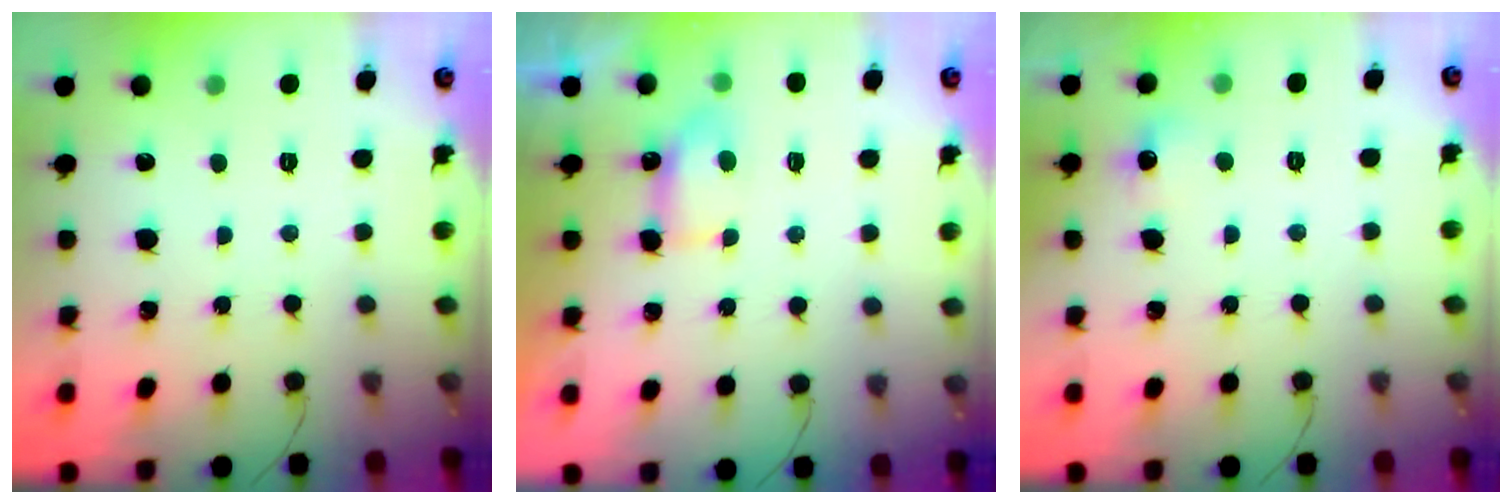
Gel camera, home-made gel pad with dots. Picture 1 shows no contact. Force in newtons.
{"total": 4.2, "press": 4.1, "slide": 1.0}
{"total": 5.8, "press": 5.6, "slide": 1.6}